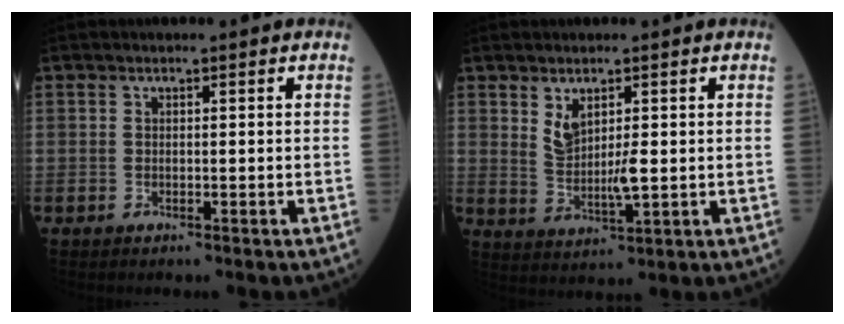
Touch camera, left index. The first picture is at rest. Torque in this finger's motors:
{"motor_torque": [0.64, -0.05, 0.14, 0.11]}